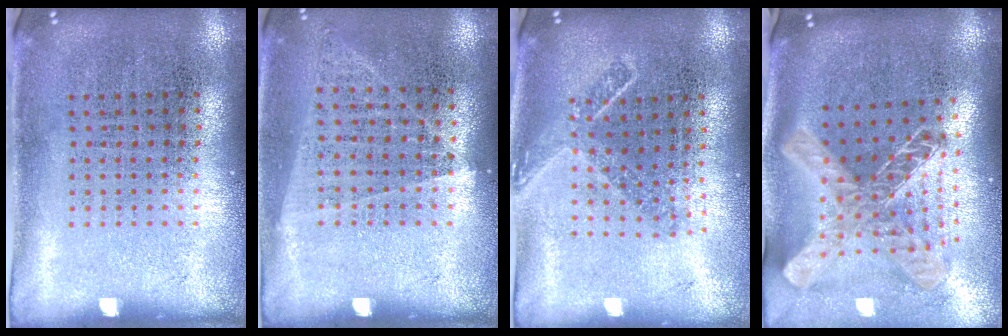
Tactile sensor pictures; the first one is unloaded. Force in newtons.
{"total": 1.0, "press": 0.9, "slide": 0.4}
{"total": 1.6, "press": 1.2, "slide": 1.1}
{"total": 2.1, "press": 1.6, "slide": 1.4}